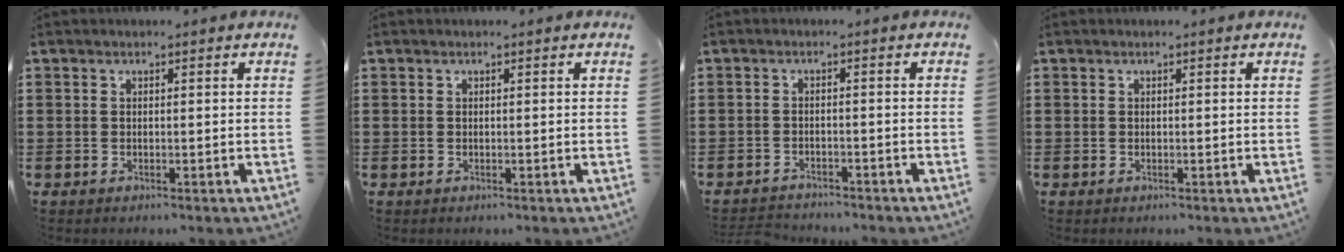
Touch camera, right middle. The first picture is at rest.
{"total": 0.0}
{"total": 2.4, "force": [-2.3, 0.5, -0.1], "torque": [-0.006, -0.001, -0.051]}
{"total": 0.0}